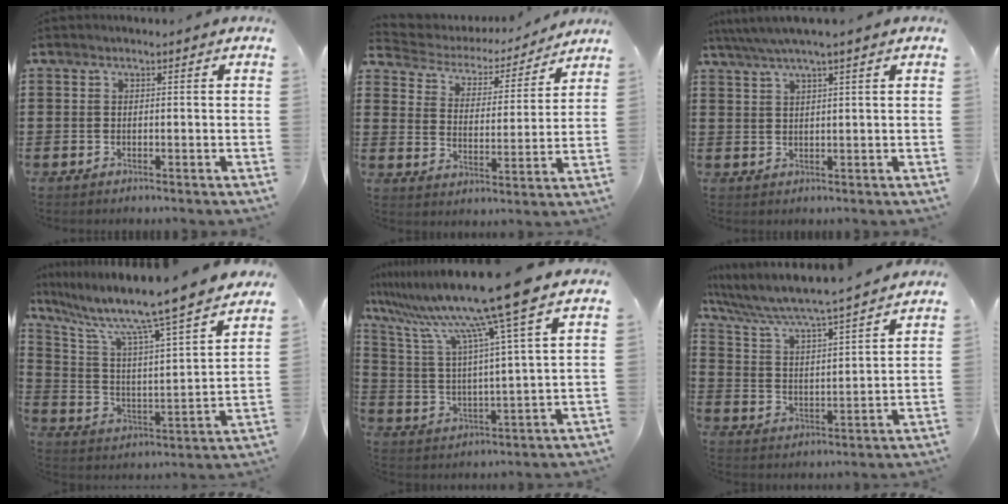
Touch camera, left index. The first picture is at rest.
{"total": 3.5, "force": [3.3, 1.1, 0.4], "torque": [-0.034, -0.025, 0.049]}
{"total": 3.3, "force": [2.3, -0.2, 2.4], "torque": [-0.051, -0.001, 0.040]}
{"total": 10.6, "force": [8.9, -0.3, 5.8], "torque": [-0.140, -0.074, 0.136]}
{"total": 13.9, "force": [10.7, -0.9, 8.9], "torque": [-0.202, -0.056, 0.169]}
{"total": 5.2, "force": [4.8, -0.4, 2.1], "torque": [-0.066, -0.042, 0.071]}